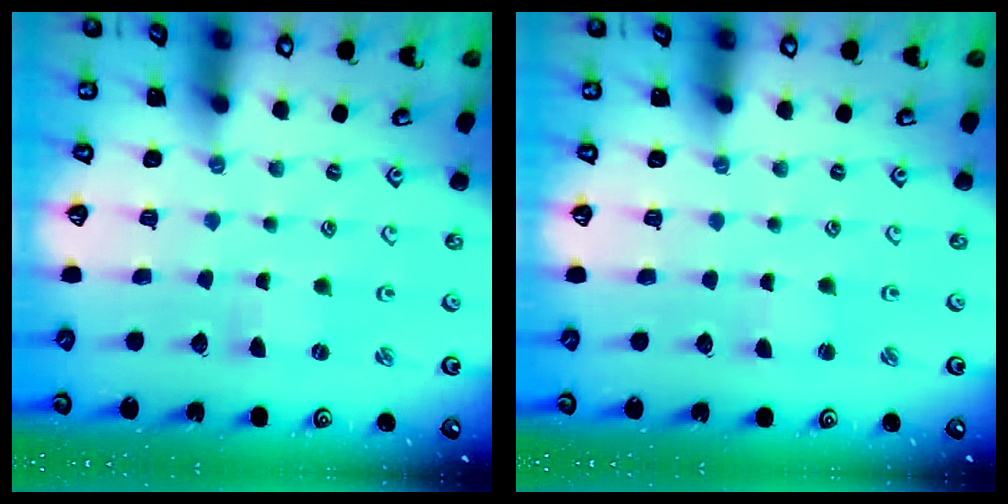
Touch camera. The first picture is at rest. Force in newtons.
{"total": 1.1, "press": 1.1, "slide": 0.2}